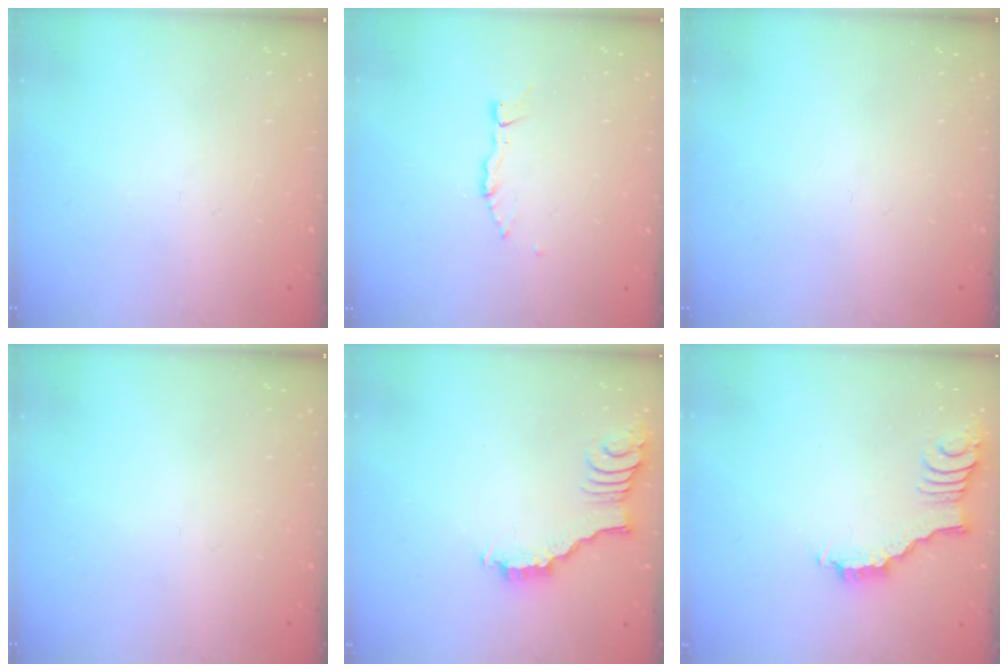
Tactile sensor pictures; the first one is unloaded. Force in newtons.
{"total": 1.9, "press": 1.9, "slide": 0.2}
{"total": 0.0}
{"total": 0.0}
{"total": 2.5, "press": 2.5, "slide": 0.4}
{"total": 2.5, "press": 2.4, "slide": 0.4}